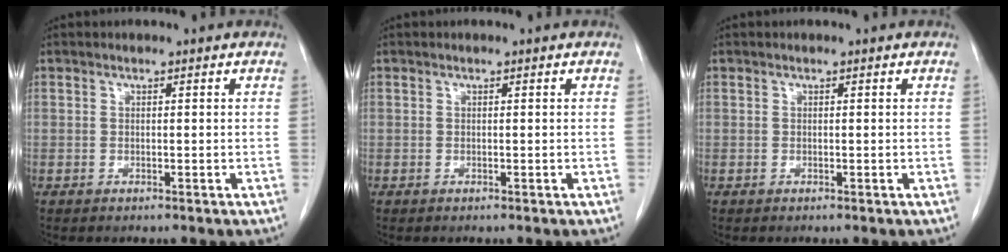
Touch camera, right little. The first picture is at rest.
{"total": 0.0}
{"total": 0.0}